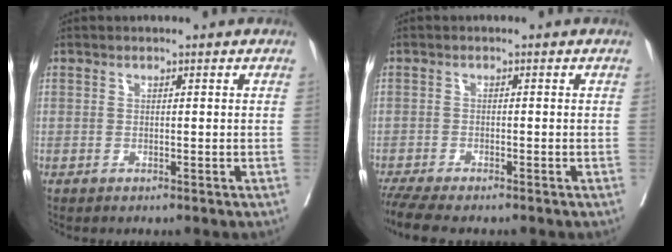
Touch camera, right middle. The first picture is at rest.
{"total": 6.2, "force": [-5.3, 0.8, 3.1], "torque": [-0.053, -0.015, -0.091]}